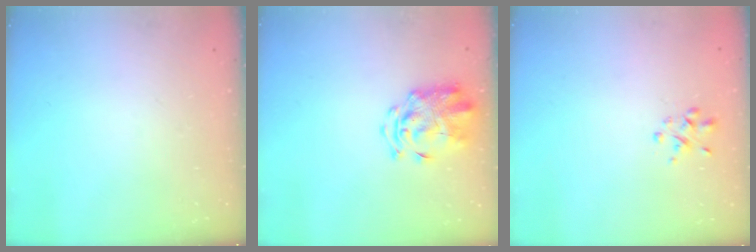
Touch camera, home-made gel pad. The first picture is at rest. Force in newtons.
{"total": 3.1, "press": 2.9, "slide": 1.0}
{"total": 1.8, "press": 1.8, "slide": 0.5}